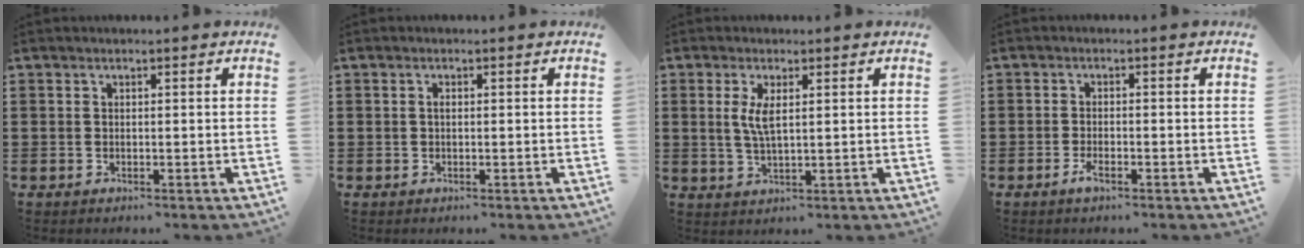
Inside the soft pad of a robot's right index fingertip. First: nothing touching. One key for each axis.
{"total": 0.7, "fx": 0.0, "fy": 0.3, "fz": 0.6, "tx": -0.014, "ty": -0.001, "tz": 0.000}
{"total": 3.8, "fx": 1.0, "fy": 1.1, "fz": 3.5, "tx": -0.072, "ty": 0.004, "tz": 0.016}
{"total": 2.2, "fx": -1.2, "fy": 0.5, "fz": 1.7, "tx": -0.044, "ty": -0.007, "tz": -0.026}